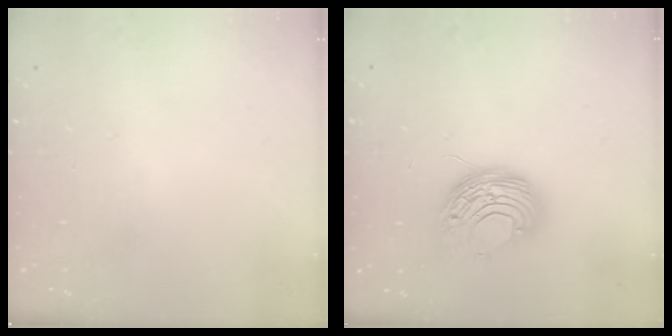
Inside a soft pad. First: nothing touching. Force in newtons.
{"total": 10.1, "press": 10.1, "slide": 0.8}